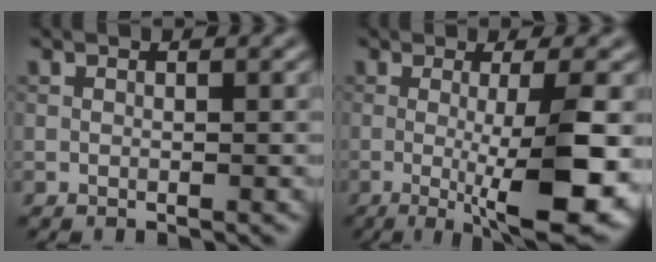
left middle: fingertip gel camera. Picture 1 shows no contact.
{"total": 9.7, "force": [-1.5, 2.0, 9.4], "torque": [-0.128, -0.017, -0.019]}